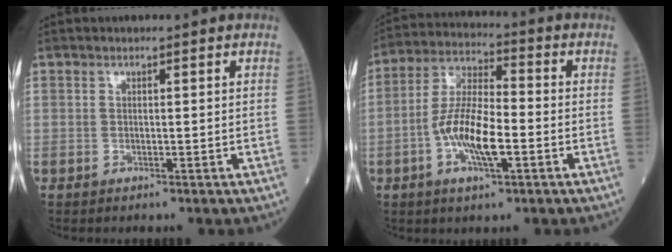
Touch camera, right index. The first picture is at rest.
{"total": 10.4, "force": [-2.9, 2.7, 9.6], "torque": [-0.198, 0.005, -0.057]}